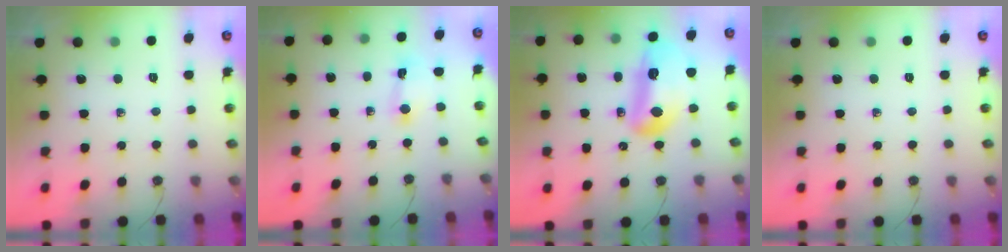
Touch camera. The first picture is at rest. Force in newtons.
{"total": 2.0, "press": 2.0, "slide": 0.4}
{"total": 14.9, "press": 14.8, "slide": 1.7}
{"total": 0.0}